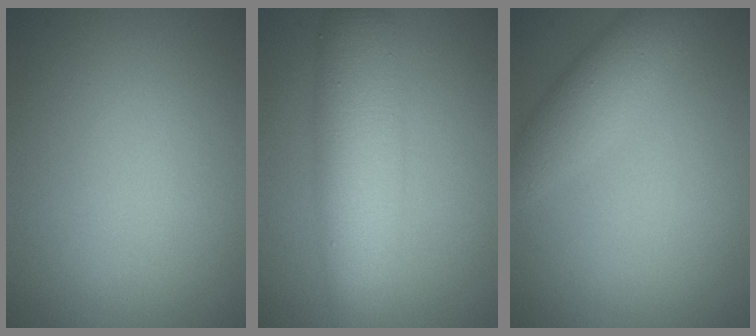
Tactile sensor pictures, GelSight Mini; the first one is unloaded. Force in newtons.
{"total": 6.1, "press": 6.1, "slide": 0.1}
{"total": 3.5, "press": 3.5, "slide": 0.2}